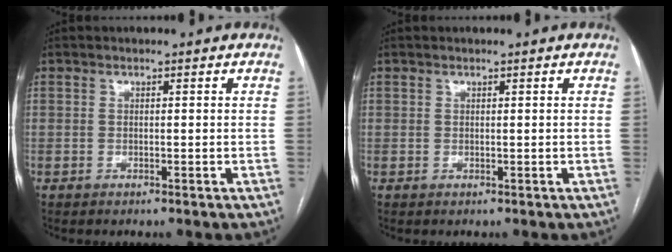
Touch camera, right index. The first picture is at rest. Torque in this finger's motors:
{"motor_torque": [0.00, 0.00, 0.00, 0.00]}